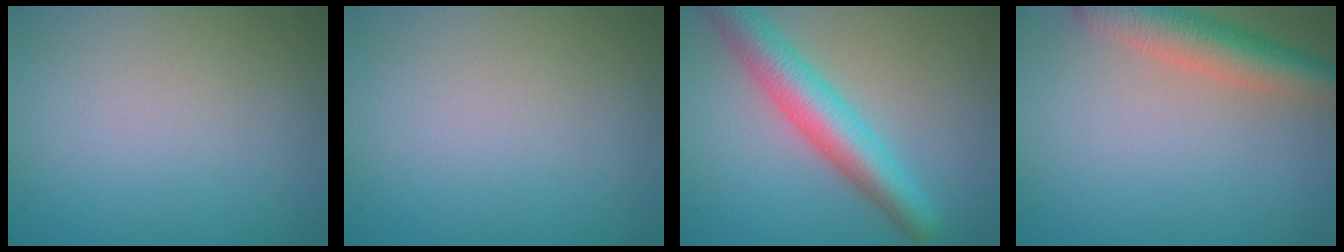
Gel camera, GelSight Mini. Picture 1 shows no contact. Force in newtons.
{"total": 0.0}
{"total": 6.1, "press": 6.1, "slide": 0.3}
{"total": 5.4, "press": 5.3, "slide": 0.4}